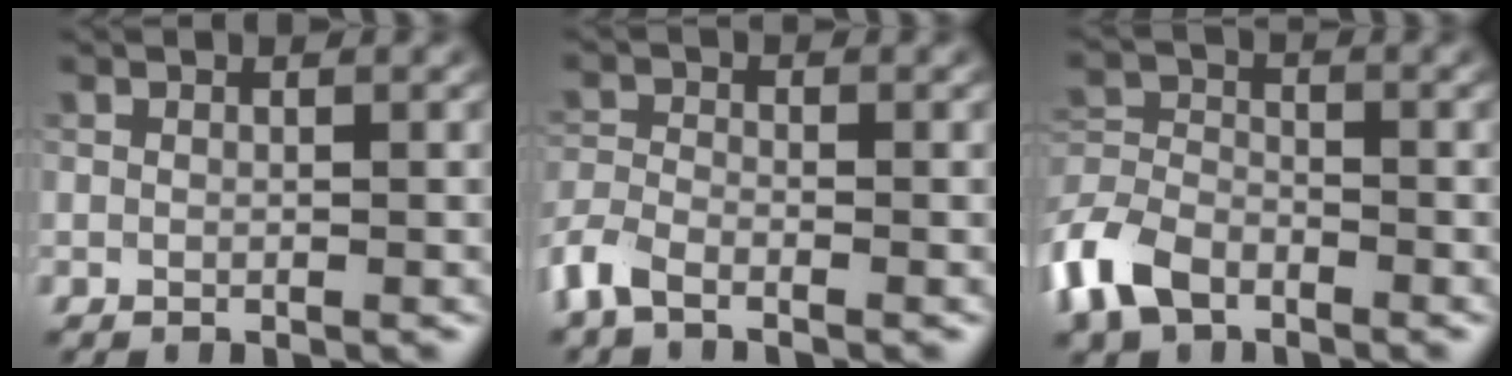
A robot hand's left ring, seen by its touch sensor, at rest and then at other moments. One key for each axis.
{"total": 3.0, "fx": -2.2, "fy": 1.2, "fz": 1.6, "tx": -0.040, "ty": -0.004, "tz": -0.061}
{"total": 5.6, "fx": -3.7, "fy": 3.2, "fz": 2.7, "tx": -0.061, "ty": 0.001, "tz": -0.085}